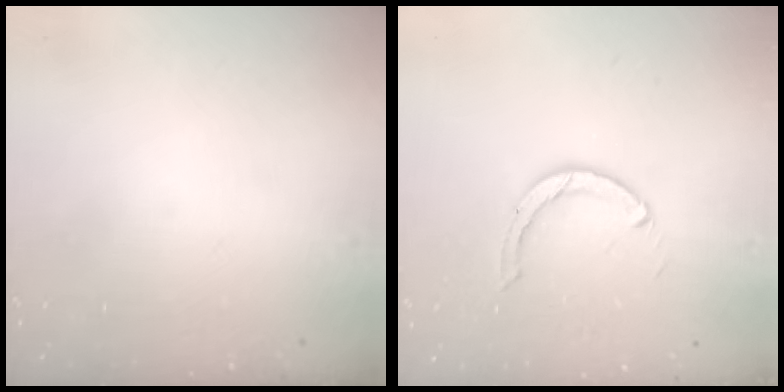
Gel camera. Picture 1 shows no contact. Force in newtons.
{"total": 3.6, "press": 3.5, "slide": 0.5}